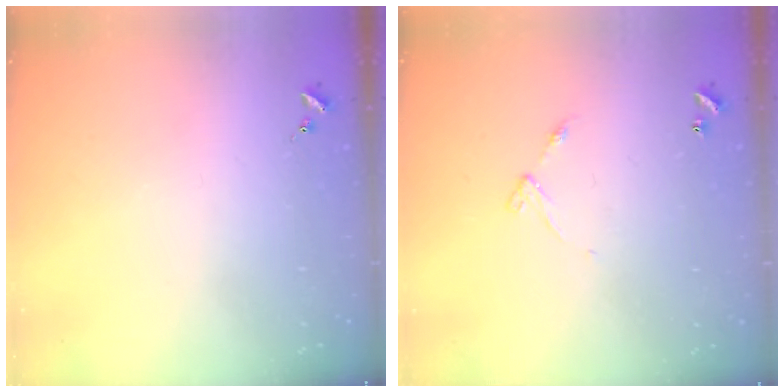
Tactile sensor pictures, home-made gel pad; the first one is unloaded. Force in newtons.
{"total": 5.9, "press": 5.9, "slide": 0.6}